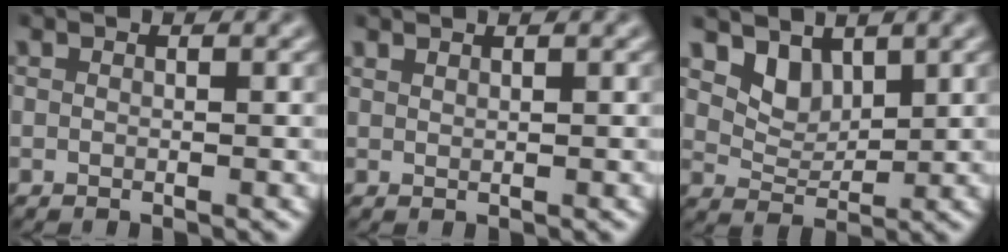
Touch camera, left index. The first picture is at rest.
{"total": 0.5, "force": [0.5, -0.2, 0.0], "torque": [0.003, 0.002, 0.007]}
{"total": 2.3, "force": [1.5, 1.5, 1.0], "torque": [-0.029, -0.020, 0.038]}